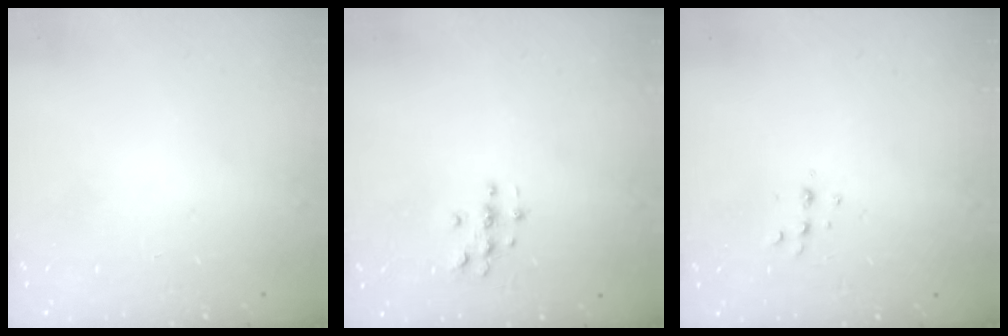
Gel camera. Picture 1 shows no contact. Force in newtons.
{"total": 2.8, "press": 2.8, "slide": 0.3}
{"total": 4.3, "press": 4.2, "slide": 0.8}